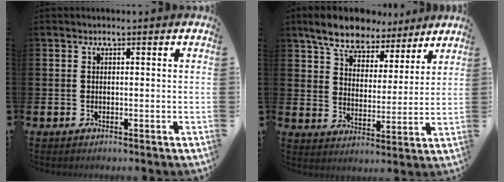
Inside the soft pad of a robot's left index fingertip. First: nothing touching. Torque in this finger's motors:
{"motor_torque": [1.24, -0.90, 1.00, 0.21]}